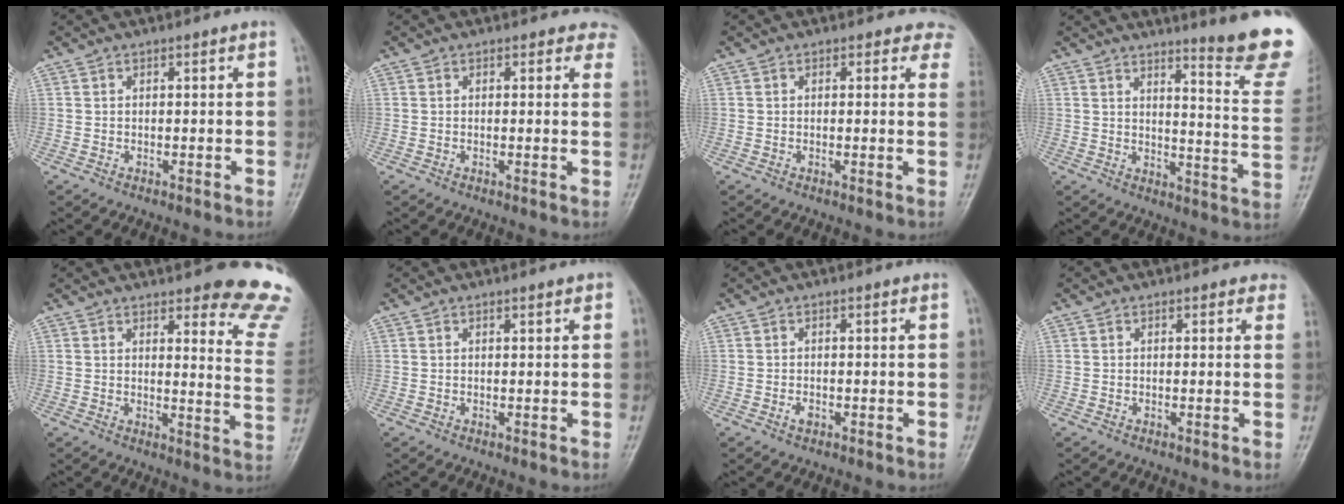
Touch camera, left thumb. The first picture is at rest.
{"total": 4.1, "force": [3.4, 2.0, 0.9], "torque": [0.025, -0.012, 0.012]}
{"total": 4.2, "force": [3.4, 2.3, 1.0], "torque": [0.026, -0.010, 0.010]}
{"total": 16.1, "force": [13.2, 0.5, 9.2], "torque": [-0.096, -0.141, 0.158]}
{"total": 14.8, "force": [12.7, 2.7, 7.2], "torque": [-0.047, -0.110, 0.125]}
{"total": 0.8, "force": [0.6, 0.2, 0.5], "torque": [-0.006, -0.001, 0.006]}
{"total": 1.1, "force": [-0.4, 0.7, 0.8], "torque": [-0.011, 0.001, -0.007]}
{"total": 2.3, "force": [2.0, 1.1, 0.7], "torque": [0.013, -0.006, 0.002]}